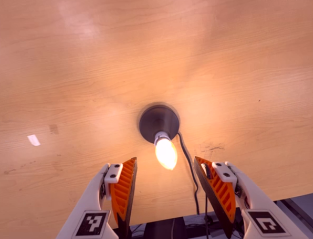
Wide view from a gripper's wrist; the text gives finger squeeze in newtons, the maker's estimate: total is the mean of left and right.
{"total": 0.0}